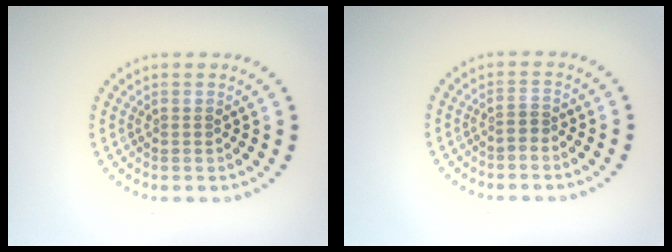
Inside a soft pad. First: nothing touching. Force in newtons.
{"total": 0.8, "press": 0.5, "slide": 0.6}